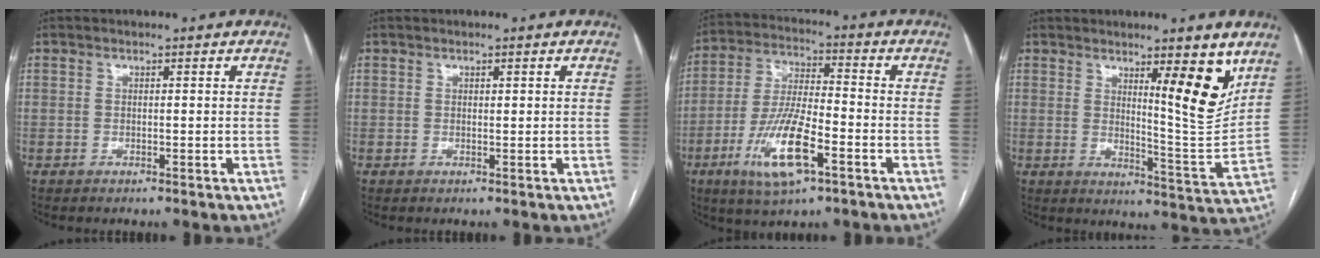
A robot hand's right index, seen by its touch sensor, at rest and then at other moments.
{"total": 0.6, "force": [0.3, 0.2, 0.4], "torque": [-0.004, -0.001, 0.003]}
{"total": 12.9, "force": [-5.6, 3.2, 11.2], "torque": [-0.229, -0.009, -0.099]}
{"total": 10.0, "force": [5.7, 0.7, 8.2], "torque": [-0.109, -0.024, 0.084]}